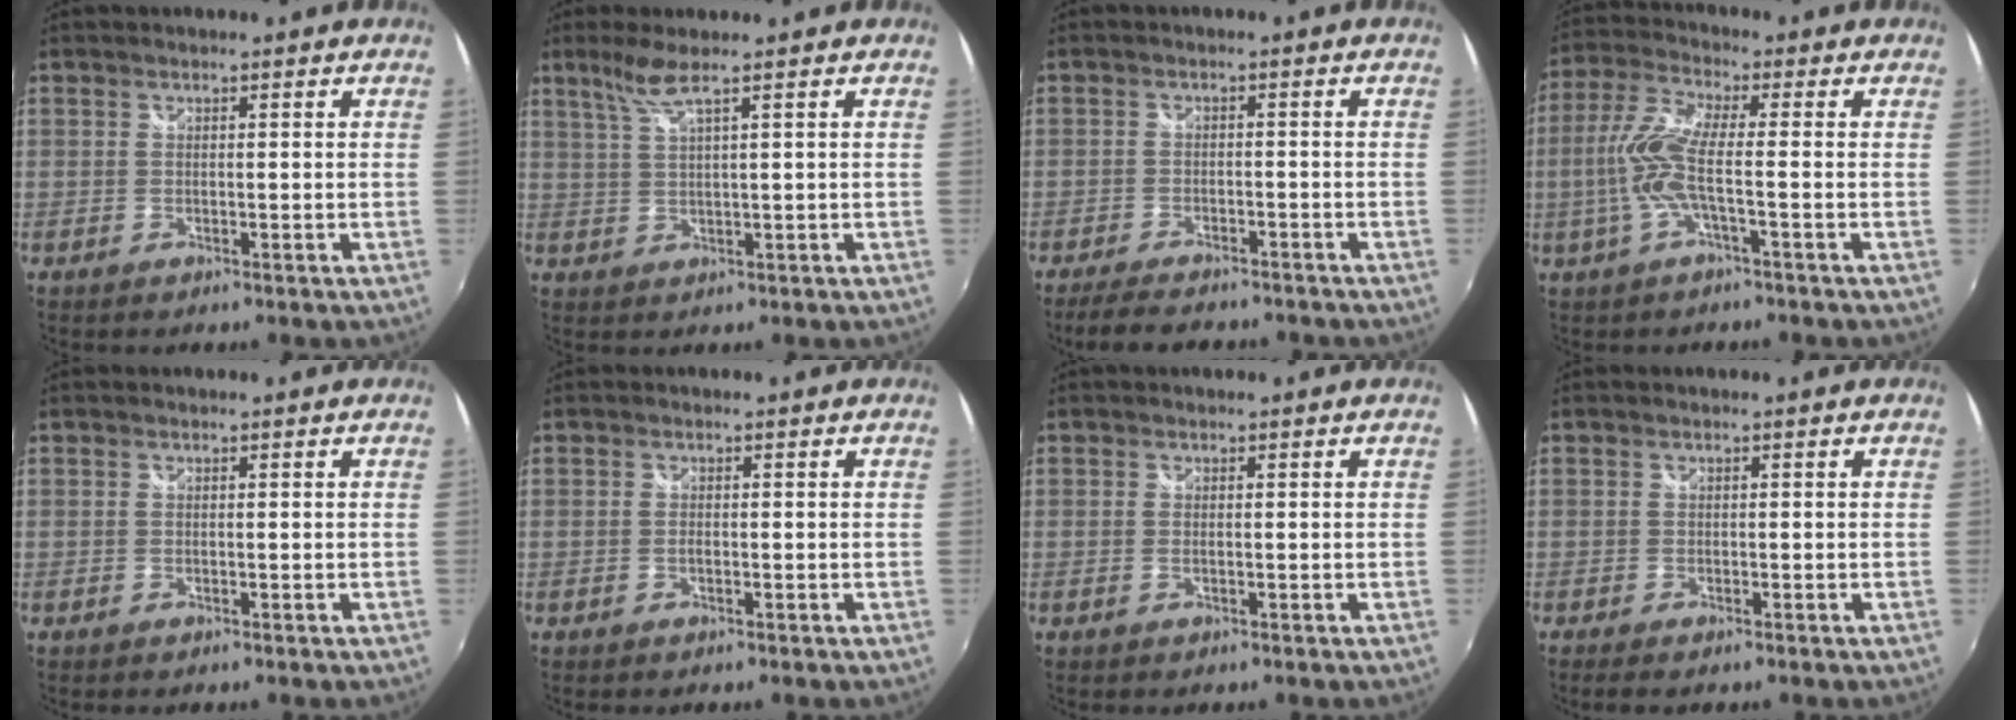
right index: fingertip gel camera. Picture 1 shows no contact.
{"total": 3.7, "force": [2.4, -0.5, 2.7], "torque": [-0.059, -0.003, 0.053]}
{"total": 9.2, "force": [-7.8, 2.7, 4.1], "torque": [-0.098, -0.019, -0.122]}
{"total": 8.4, "force": [-1.8, 0.9, 8.2], "torque": [-0.186, -0.001, -0.034]}
{"total": 0.0}
{"total": 0.6, "force": [-0.2, 0.2, 0.5], "torque": [-0.013, -0.001, -0.006]}
{"total": 0.6, "force": [-0.1, 0.0, 0.6], "torque": [-0.012, -0.001, -0.003]}
{"total": 1.8, "force": [-1.4, 0.6, 1.0], "torque": [-0.021, -0.010, -0.024]}